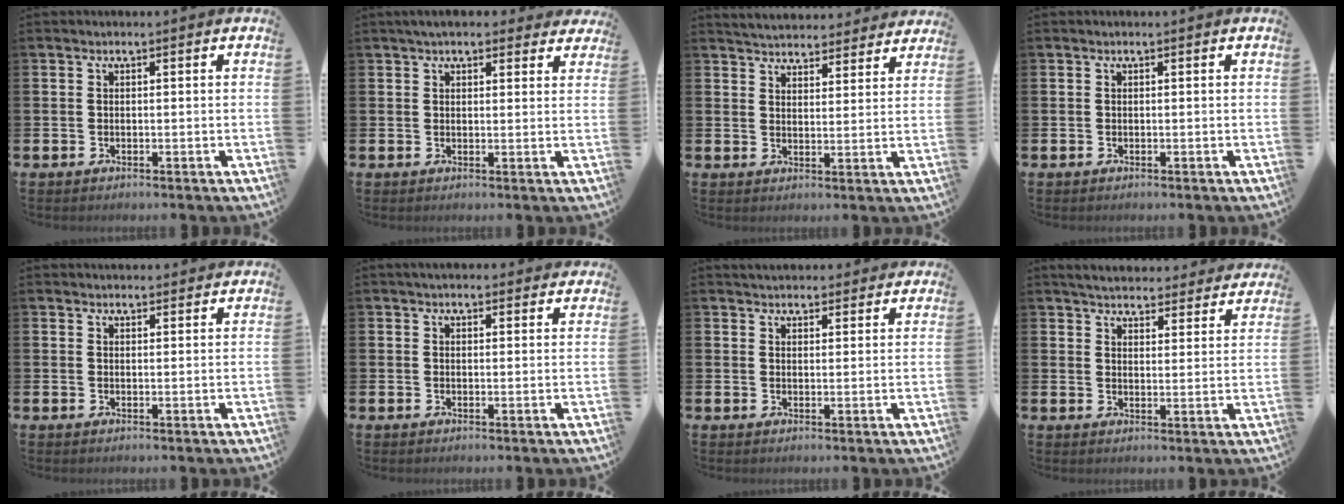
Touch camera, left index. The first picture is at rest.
{"total": 4.0, "force": [3.5, 1.4, 1.1], "torque": [-0.018, -0.010, 0.063]}
{"total": 4.8, "force": [4.8, 0.8, -0.1], "torque": [-0.012, -0.032, 0.084]}
{"total": 0.0}
{"total": 1.9, "force": [1.9, 0.3, 0.0], "torque": [0.009, -0.012, 0.033]}
{"total": 2.3, "force": [2.2, 0.6, 0.2], "torque": [0.003, -0.009, 0.038]}
{"total": 3.4, "force": [3.2, 0.9, 0.1], "torque": [0.004, -0.015, 0.058]}
{"total": 4.8, "force": [4.7, 0.9, 0.4], "torque": [-0.020, -0.034, 0.082]}